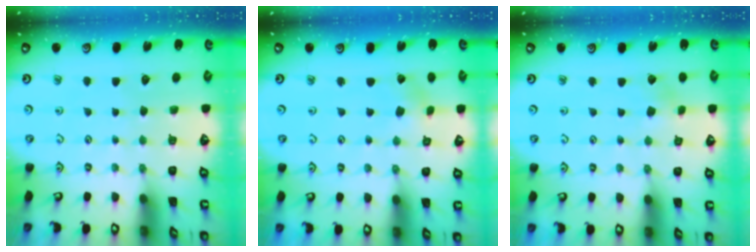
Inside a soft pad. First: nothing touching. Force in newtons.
{"total": 1.4, "press": 1.4, "slide": 0.1}
{"total": 2.4, "press": 2.3, "slide": 0.4}